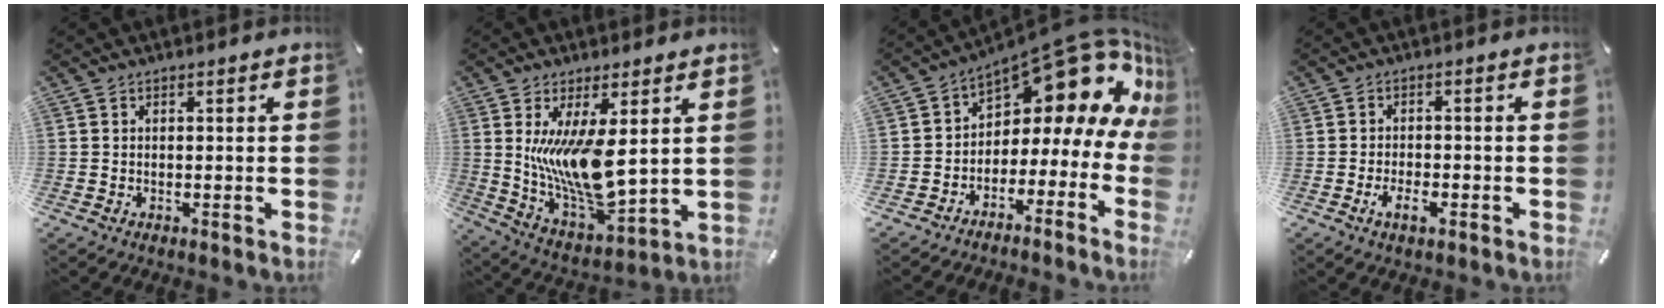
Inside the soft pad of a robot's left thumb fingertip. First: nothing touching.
{"total": 14.0, "force": [4.0, 4.8, 12.5], "torque": [-0.260, -0.046, 0.071]}
{"total": 13.0, "force": [8.7, 6.2, 7.4], "torque": [-0.101, -0.078, 0.141]}
{"total": 4.2, "force": [-2.0, 1.9, 3.1], "torque": [-0.063, 0.006, -0.038]}